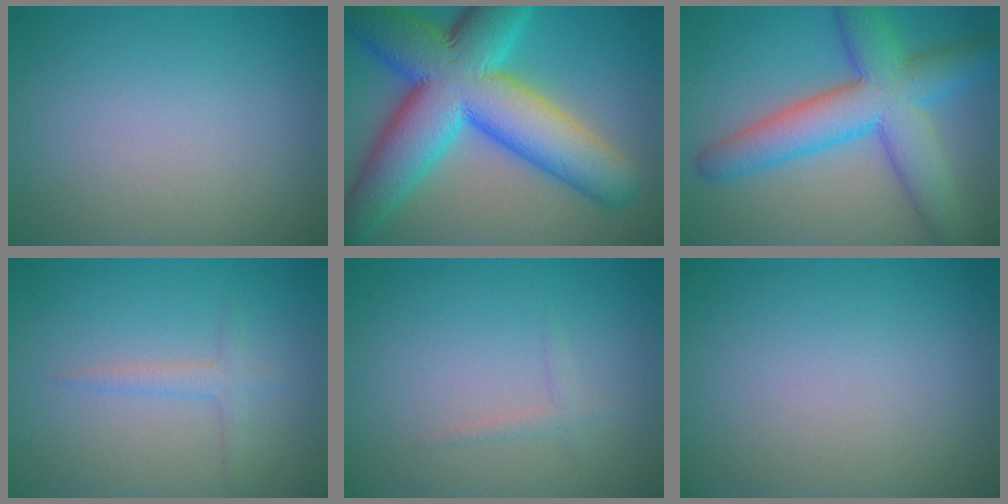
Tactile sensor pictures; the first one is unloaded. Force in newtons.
{"total": 15.5, "press": 15.5, "slide": 0.5}
{"total": 9.1, "press": 9.1, "slide": 0.3}
{"total": 1.4, "press": 1.4, "slide": 0.1}
{"total": 0.9, "press": 0.9, "slide": 0.1}
{"total": 0.0}